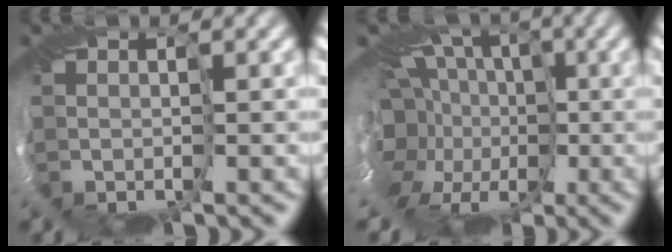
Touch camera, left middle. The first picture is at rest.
{"total": 15.5, "force": [-3.1, 11.8, 9.6], "torque": [-0.161, -0.021, -0.070]}